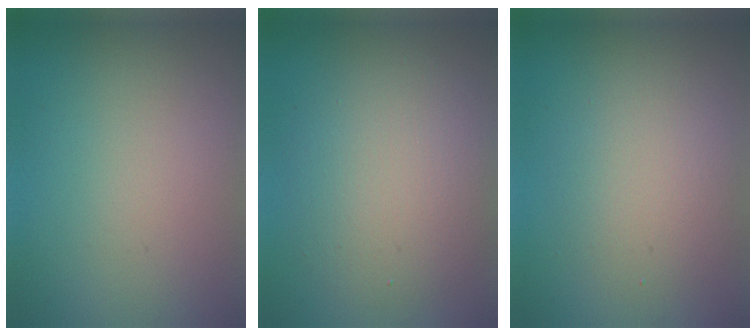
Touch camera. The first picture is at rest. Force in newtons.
{"total": 5.9, "press": 5.9, "slide": 0.2}
{"total": 3.7, "press": 3.7, "slide": 0.3}